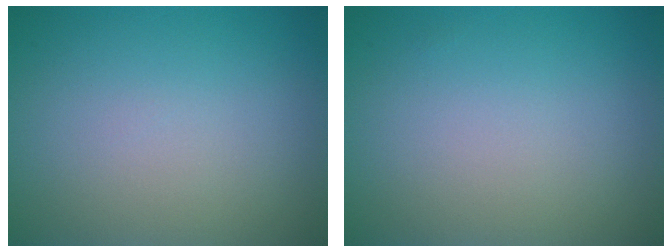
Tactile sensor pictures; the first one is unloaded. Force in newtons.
{"total": 0.0}